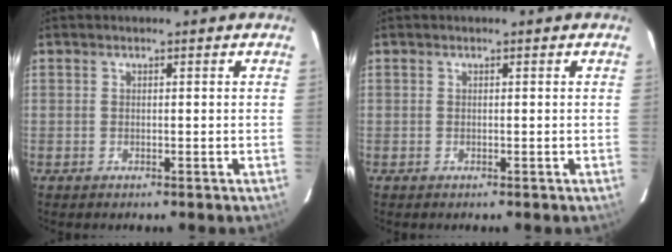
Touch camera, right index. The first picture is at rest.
{"total": 0.0}